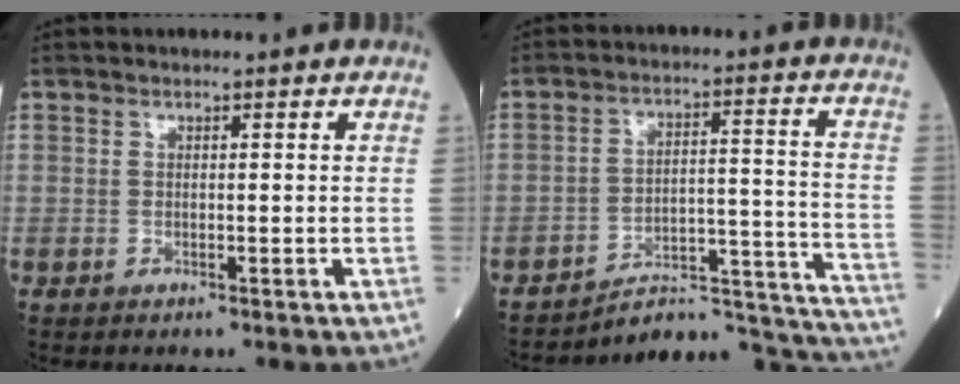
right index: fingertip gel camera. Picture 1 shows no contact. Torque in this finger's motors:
{"motor_torque": [-0.57, -0.70, -0.02, -0.01]}